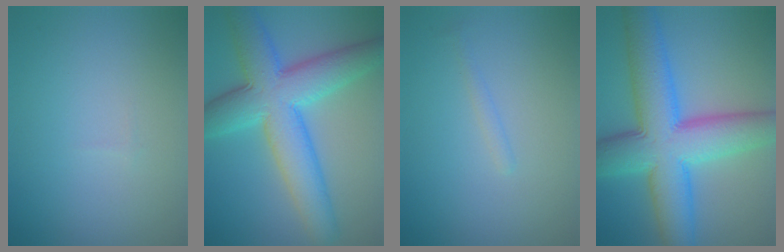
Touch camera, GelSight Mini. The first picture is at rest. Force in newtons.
{"total": 9.8, "press": 9.8, "slide": 0.1}
{"total": 0.7, "press": 0.7, "slide": 0.1}
{"total": 11.6, "press": 11.6, "slide": 0.1}